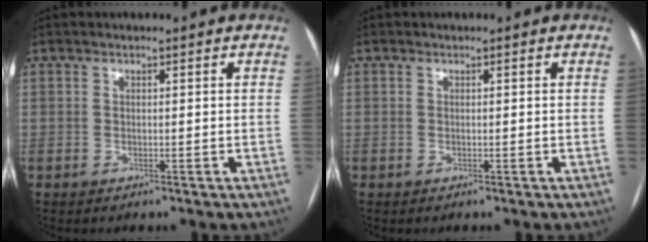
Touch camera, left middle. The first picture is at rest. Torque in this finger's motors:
{"motor_torque": [0.02, -0.03, 0.00, 0.00]}